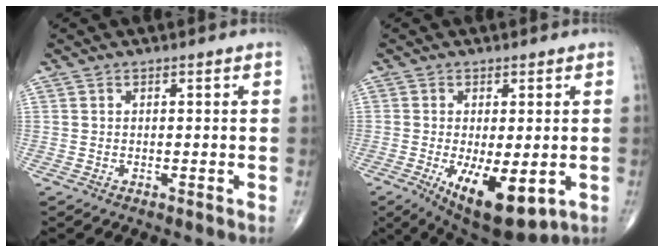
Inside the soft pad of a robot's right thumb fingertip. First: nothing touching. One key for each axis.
{"total": 12.2, "fx": -3.8, "fy": 5.0, "fz": 10.5, "tx": -0.157, "ty": -0.021, "tz": -0.042}